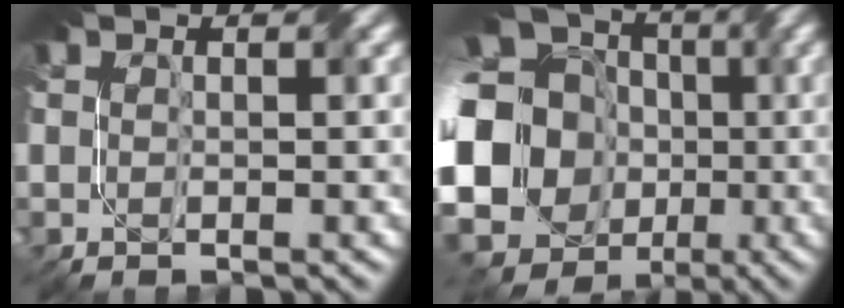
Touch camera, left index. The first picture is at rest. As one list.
[{"total": 20.9, "force": [-2.6, 18.8, 8.7], "torque": [-0.188, 0.002, -0.100]}]